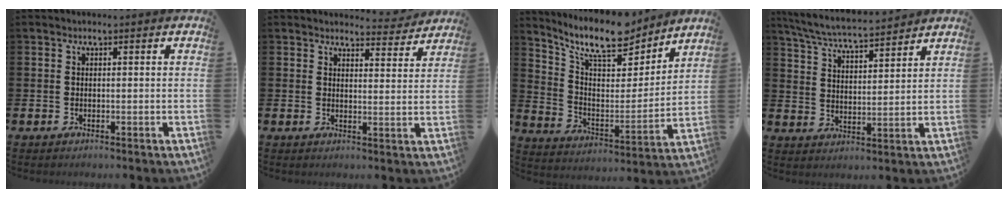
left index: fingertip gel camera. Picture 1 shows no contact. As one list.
[{"total": 3.8, "force": [3.7, 0.6, 0.2], "torque": [0.003, -0.029, 0.063]}, {"total": 11.8, "force": [10.2, 3.2, 4.8], "torque": [-0.114, -0.063, 0.180]}, {"total": 6.2, "force": [6.0, 0.4, 1.6], "torque": [-0.058, -0.035, 0.105]}]